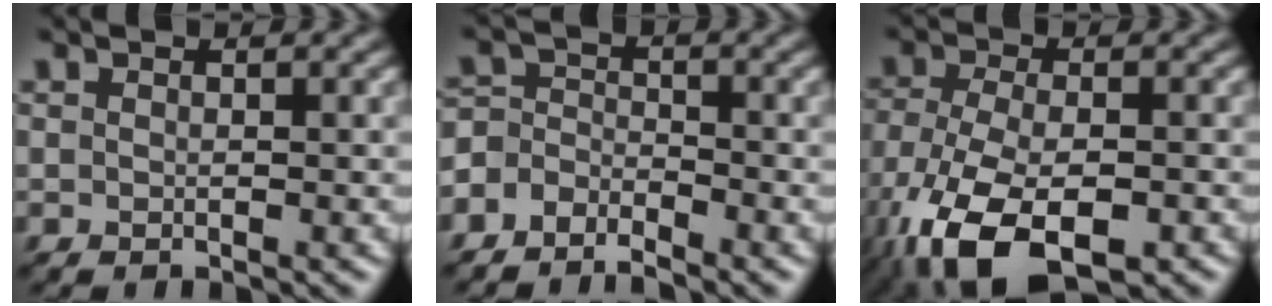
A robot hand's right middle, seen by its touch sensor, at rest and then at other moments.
{"total": 3.1, "force": [-2.6, 1.4, 1.0], "torque": [-0.019, 0.003, -0.060]}
{"total": 11.6, "force": [-6.5, 5.4, 7.9], "torque": [-0.175, -0.044, -0.110]}